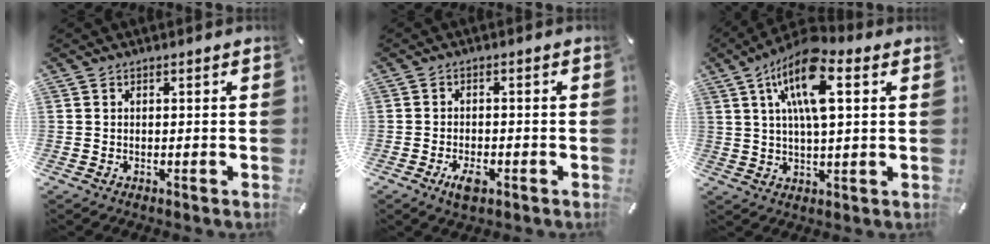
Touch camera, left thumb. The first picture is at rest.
{"total": 4.0, "force": [-2.1, 2.0, 2.7], "torque": [-0.054, 0.005, -0.038]}
{"total": 13.8, "force": [5.5, 5.2, 11.5], "torque": [-0.222, -0.004, 0.094]}